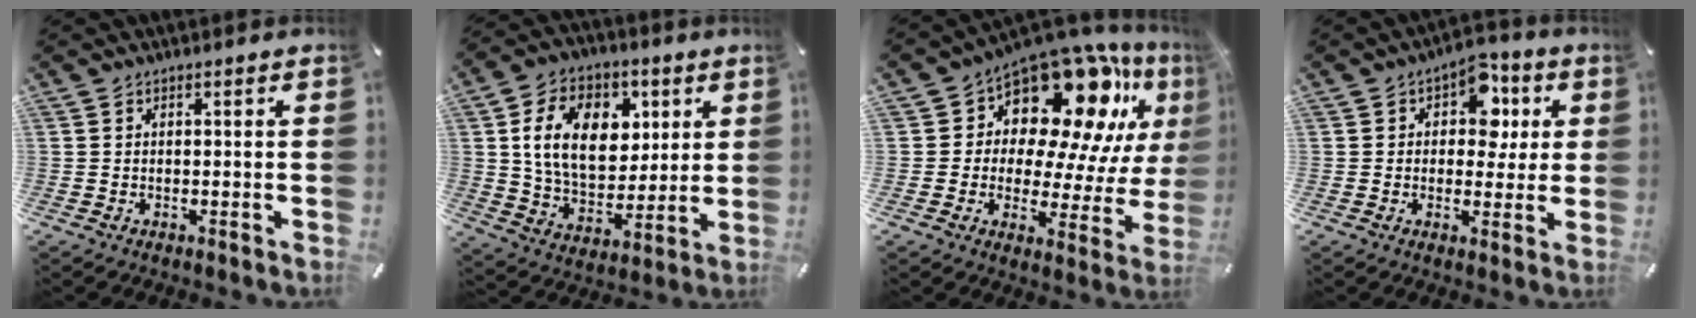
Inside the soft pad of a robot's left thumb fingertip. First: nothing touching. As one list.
[{"total": 16.0, "force": [4.7, 11.7, 9.8], "torque": [-0.160, 0.003, 0.087]}, {"total": 17.1, "force": [11.6, 9.2, 8.4], "torque": [-0.124, -0.111, 0.198]}, {"total": 9.5, "force": [2.5, 7.2, 5.8], "torque": [-0.070, -0.001, 0.039]}]